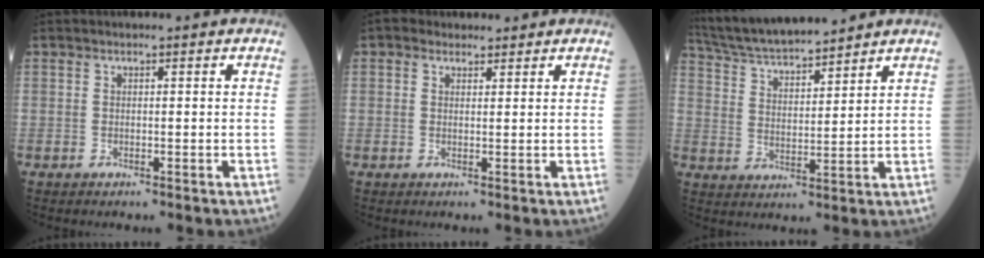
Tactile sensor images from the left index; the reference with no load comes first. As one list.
[{"total": 2.4, "force": [1.8, 1.5, 0.5], "torque": [-0.004, 0.016, 0.026]}, {"total": 13.7, "force": [12.6, 1.5, 5.2], "torque": [-0.097, 0.021, 0.228]}]